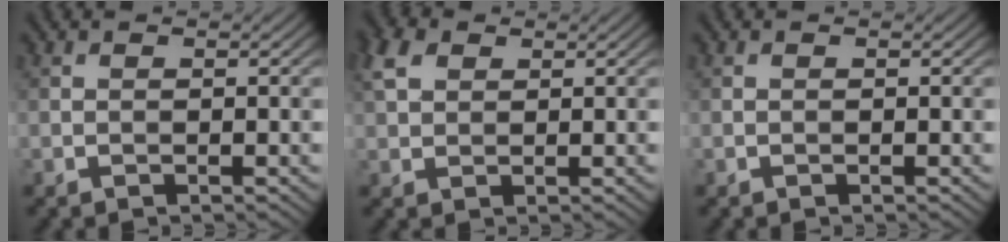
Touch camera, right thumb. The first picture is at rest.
{"total": 4.0, "force": [1.8, 2.7, 2.3], "torque": [-0.064, 0.014, 0.034]}
{"total": 0.0}